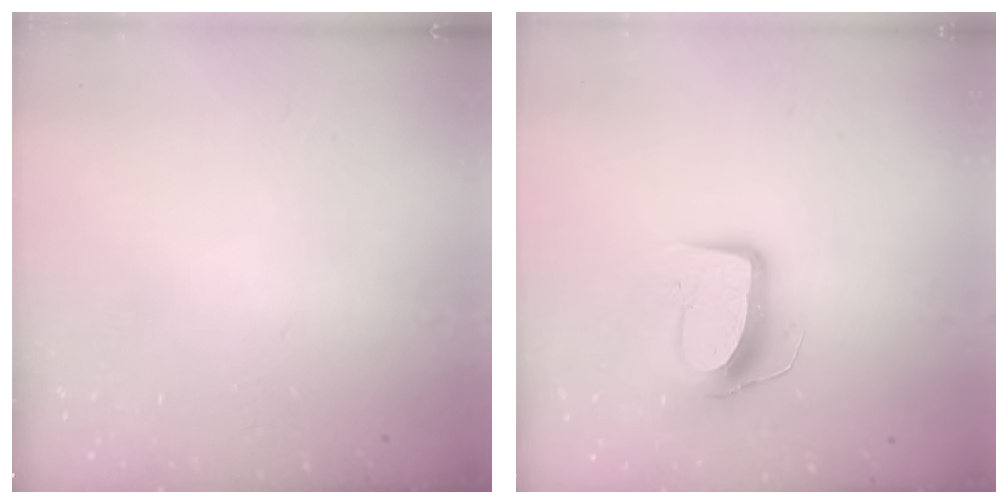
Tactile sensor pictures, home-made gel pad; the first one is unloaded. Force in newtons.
{"total": 12.1, "press": 12.1, "slide": 1.0}